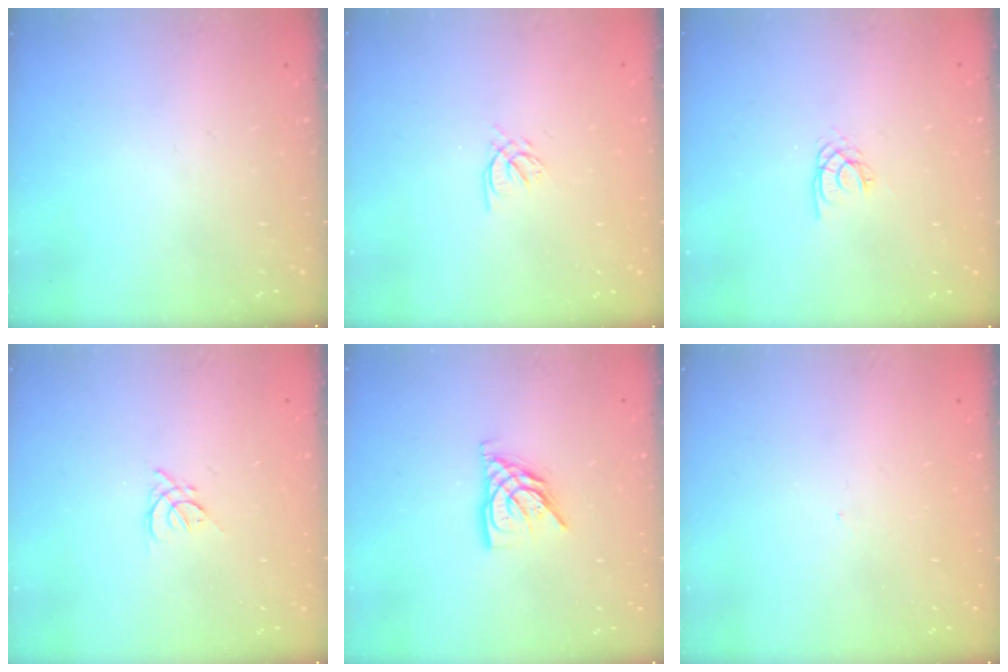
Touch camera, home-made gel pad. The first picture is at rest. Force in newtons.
{"total": 2.2, "press": 2.2, "slide": 0.2}
{"total": 2.1, "press": 2.1, "slide": 0.4}
{"total": 2.6, "press": 2.5, "slide": 0.6}
{"total": 8.9, "press": 8.8, "slide": 1.3}
{"total": 2.0, "press": 2.0, "slide": 0.3}